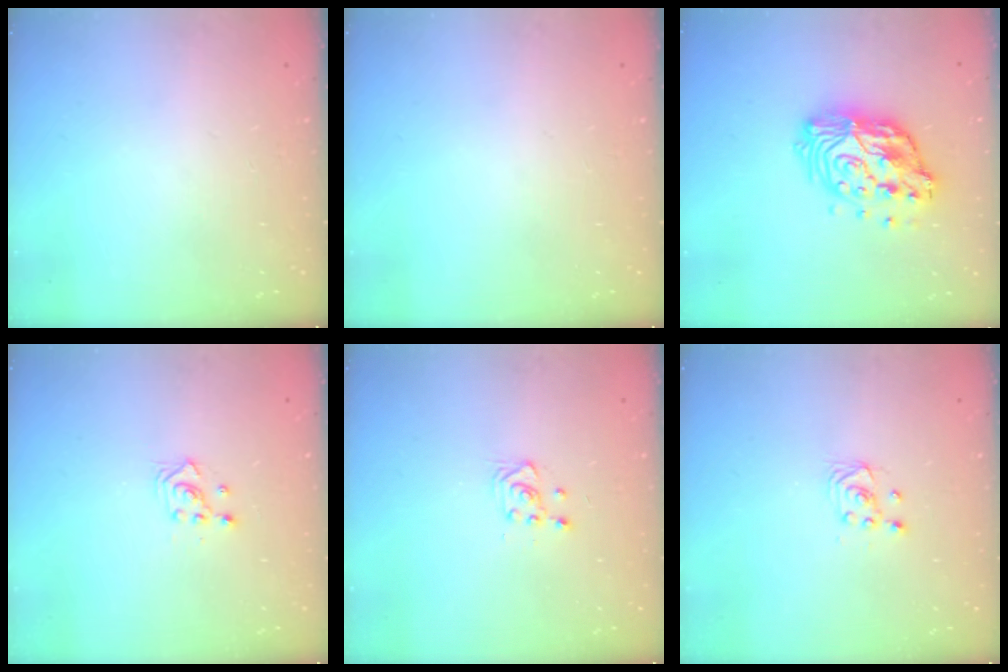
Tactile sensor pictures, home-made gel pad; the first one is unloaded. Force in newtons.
{"total": 0.0}
{"total": 15.5, "press": 15.5, "slide": 1.3}
{"total": 2.3, "press": 2.3, "slide": 0.3}
{"total": 2.8, "press": 2.7, "slide": 0.7}
{"total": 2.5, "press": 2.2, "slide": 1.1}